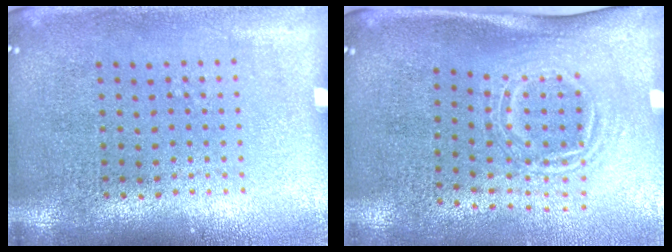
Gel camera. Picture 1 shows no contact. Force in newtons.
{"total": 1.7, "press": 1.2, "slide": 1.2}